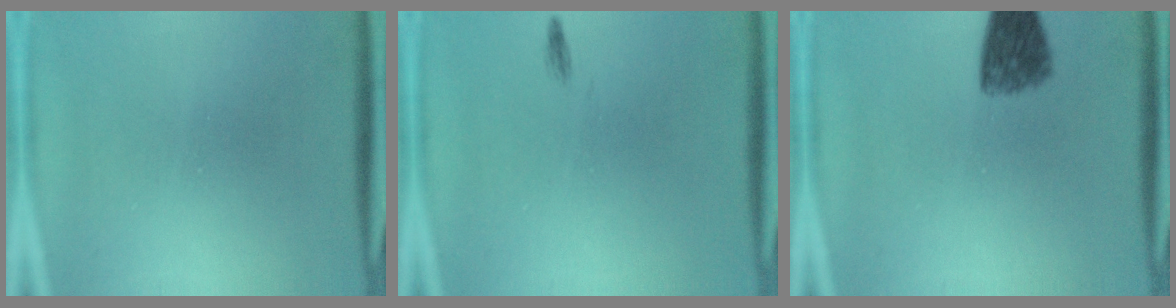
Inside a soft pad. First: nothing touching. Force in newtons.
{"total": 0.5}
{"total": 6.2}